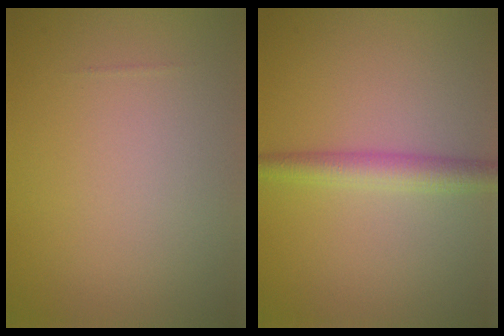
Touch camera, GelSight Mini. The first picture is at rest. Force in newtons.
{"total": 2.8, "press": 2.8, "slide": 0.0}